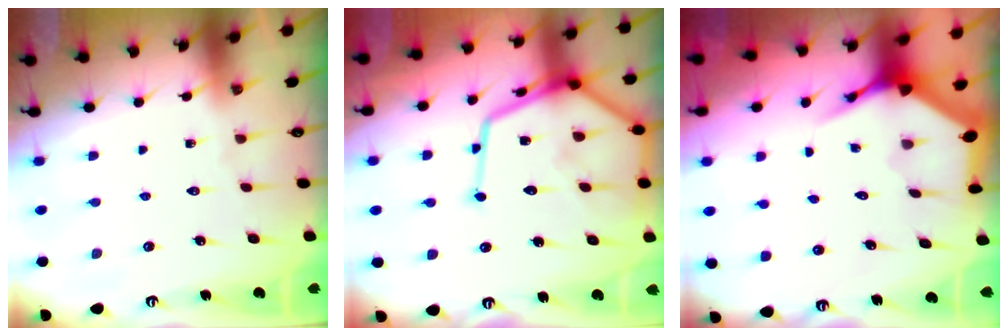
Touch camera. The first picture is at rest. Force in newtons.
{"total": 17.8, "press": 17.7, "slide": 1.7}
{"total": 4.0, "press": 4.0, "slide": 0.5}